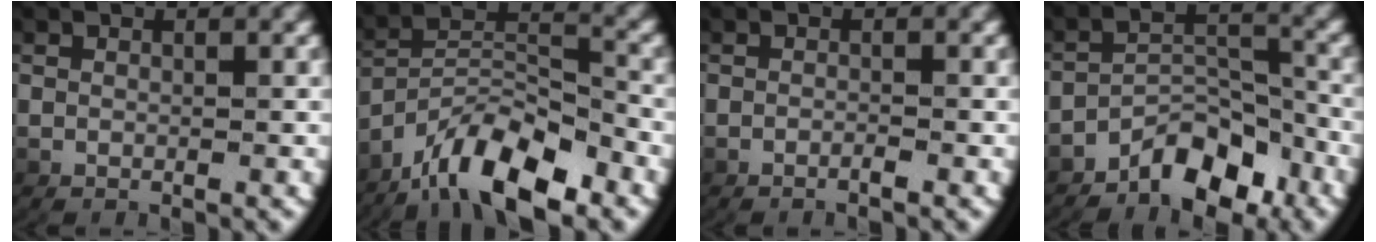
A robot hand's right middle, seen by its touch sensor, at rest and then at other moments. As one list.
[{"total": 8.9, "force": [-4.8, 4.7, 5.7], "torque": [-0.111, -0.024, -0.074]}, {"total": 0.9, "force": [-0.8, 0.0, 0.4], "torque": [-0.011, 0.004, -0.018]}, {"total": 5.0, "force": [-3.8, 1.9, 2.6], "torque": [-0.030, 0.001, -0.065]}]